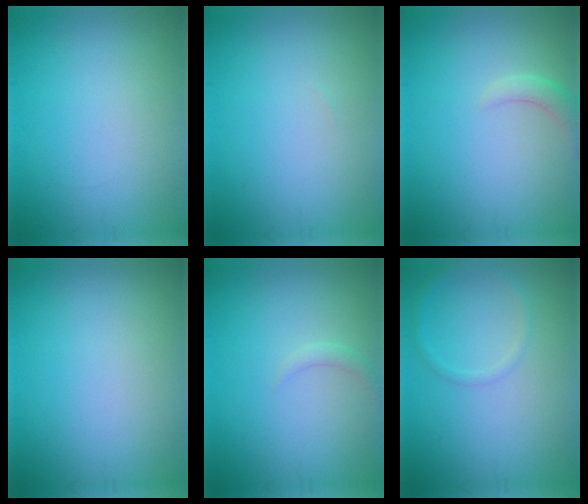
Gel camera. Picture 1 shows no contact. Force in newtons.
{"total": 0.0}
{"total": 1.6, "press": 1.6, "slide": 0.3}
{"total": 0.0}
{"total": 0.9, "press": 0.9, "slide": 0.1}
{"total": 1.1, "press": 1.1, "slide": 0.1}